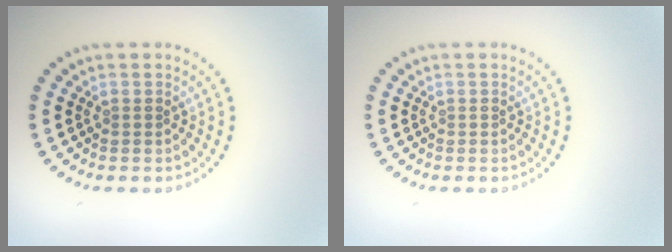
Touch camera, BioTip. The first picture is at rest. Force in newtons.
{"total": 0.0}